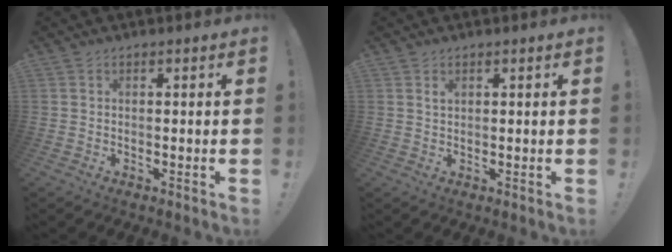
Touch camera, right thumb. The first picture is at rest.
{"total": 1.2, "force": [0.7, 0.7, 0.6], "torque": [0.003, -0.006, 0.011]}